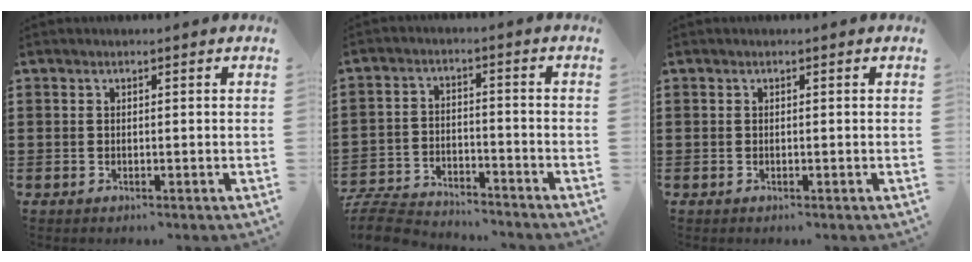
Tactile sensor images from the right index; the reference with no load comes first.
{"total": 6.6, "force": [-6.4, 1.0, 1.1], "torque": [-0.038, 0.004, -0.131]}
{"total": 0.0}